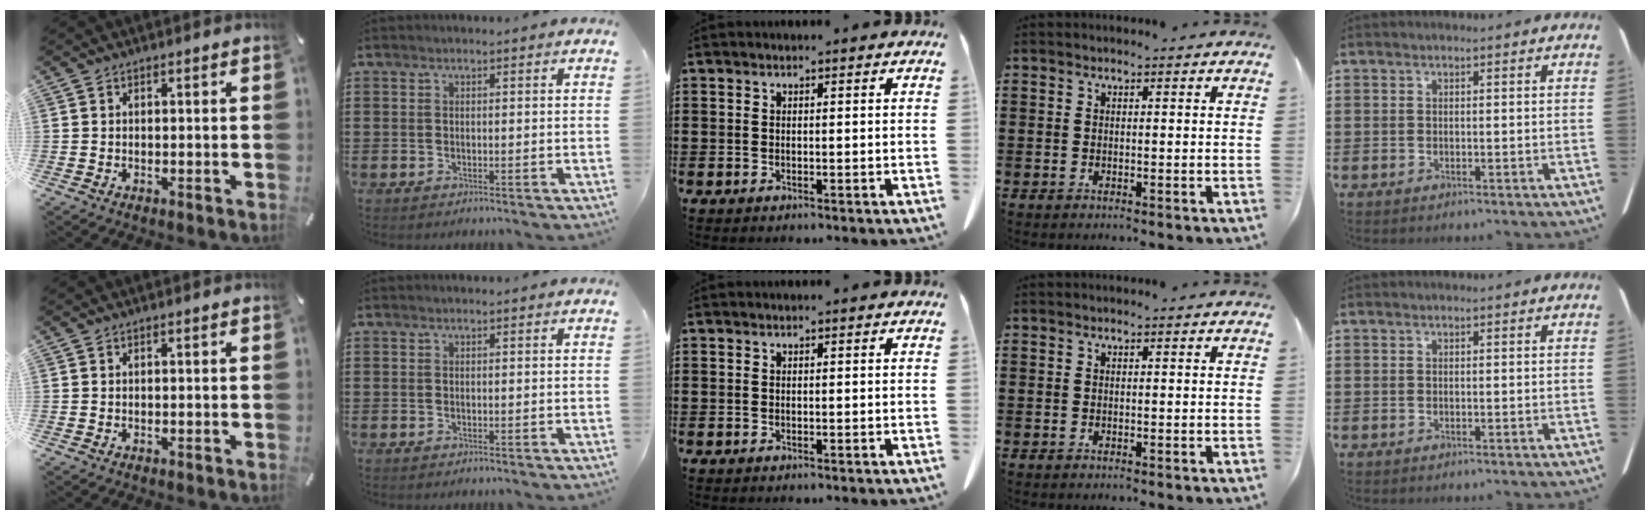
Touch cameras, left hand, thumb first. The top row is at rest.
{}